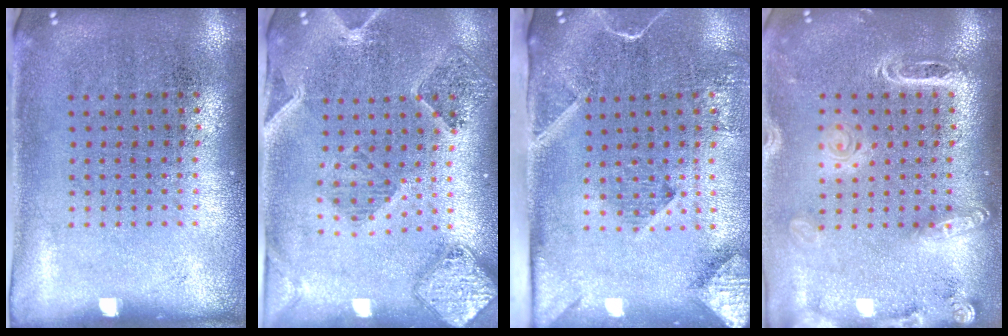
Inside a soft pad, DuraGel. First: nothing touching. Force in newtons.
{"total": 1.6, "press": 1.6, "slide": 0.3}
{"total": 2.9, "press": 2.1, "slide": 2.0}
{"total": 1.9, "press": 1.6, "slide": 1.0}